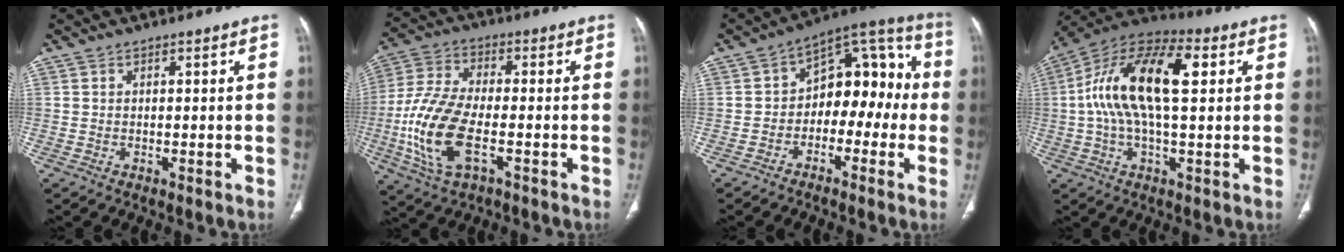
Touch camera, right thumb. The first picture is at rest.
{"total": 15.0, "force": [-3.9, 6.7, 12.8], "torque": [-0.286, 0.012, -0.073]}
{"total": 14.0, "force": [-1.8, 9.0, 10.5], "torque": [-0.096, 0.057, -0.043]}
{"total": 18.4, "force": [3.3, 8.1, 16.2], "torque": [-0.296, 0.033, 0.049]}